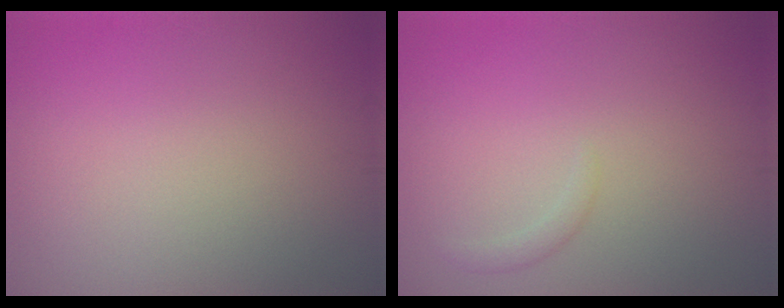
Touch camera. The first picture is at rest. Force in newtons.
{"total": 0.8, "press": 0.8, "slide": 0.0}